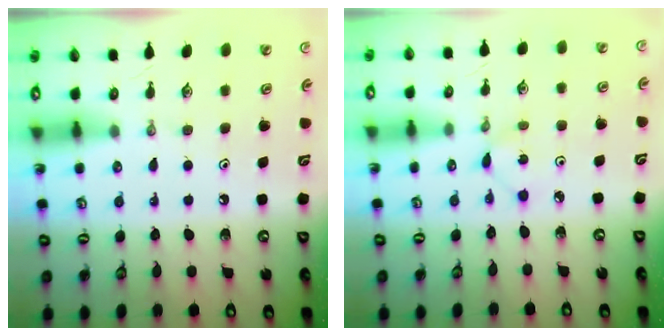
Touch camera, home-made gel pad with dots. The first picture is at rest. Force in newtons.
{"total": 1.1, "press": 1.1, "slide": 0.1}